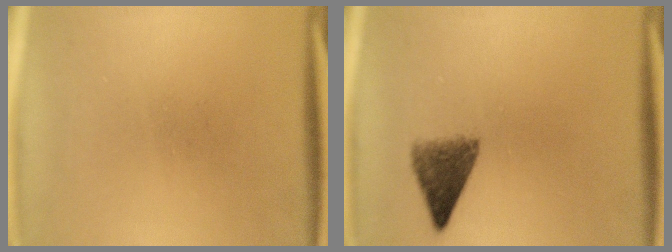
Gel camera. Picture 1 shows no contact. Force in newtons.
{"total": 4.9}